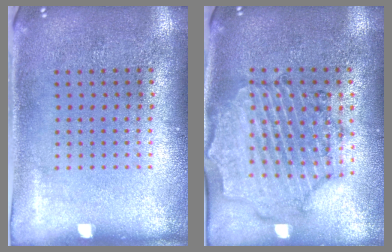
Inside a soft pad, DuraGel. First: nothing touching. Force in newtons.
{"total": 1.7, "press": 1.7, "slide": 0.3}